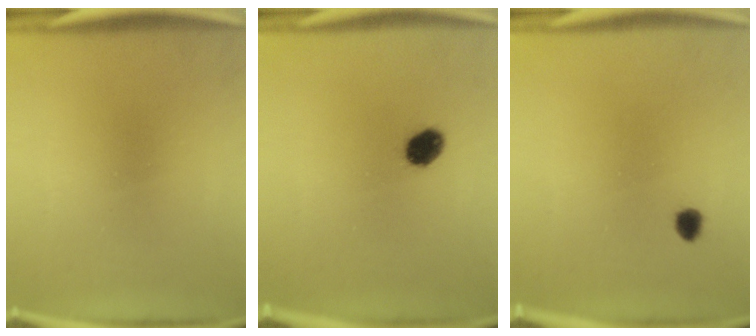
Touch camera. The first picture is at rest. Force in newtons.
{"total": 5.5}
{"total": 1.6}